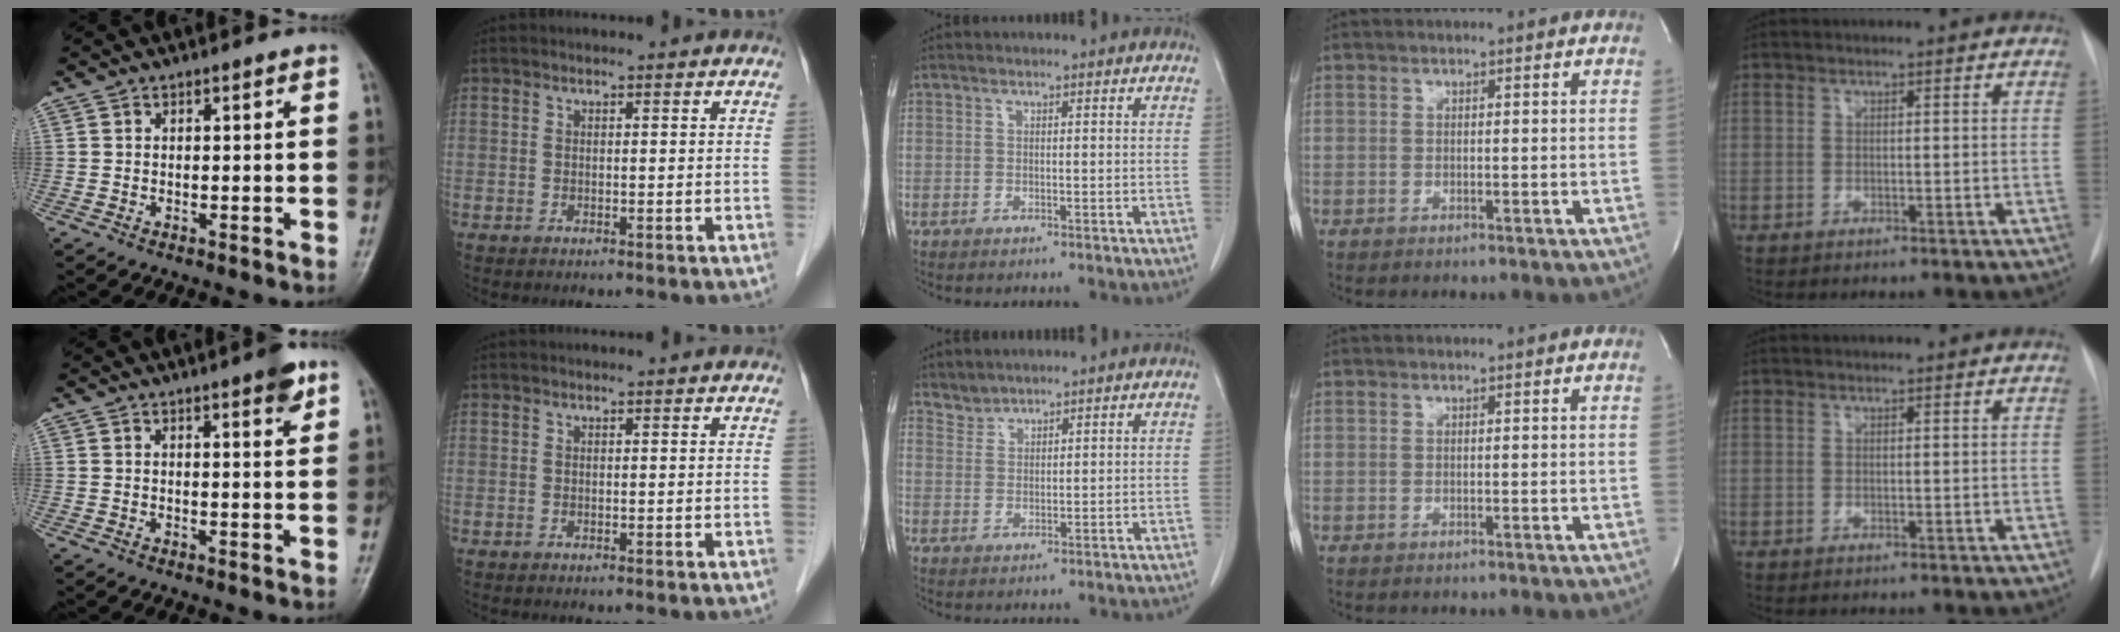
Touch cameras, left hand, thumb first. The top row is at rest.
{"thumb": {"total": 4.0, "force": [2.4, 0.9, 3.1], "torque": [-0.034, -0.012, 0.029]}, "middle": {"total": 2.1, "force": [2.0, 0.5, -0.4], "torque": [0.009, 0.005, 0.039]}}